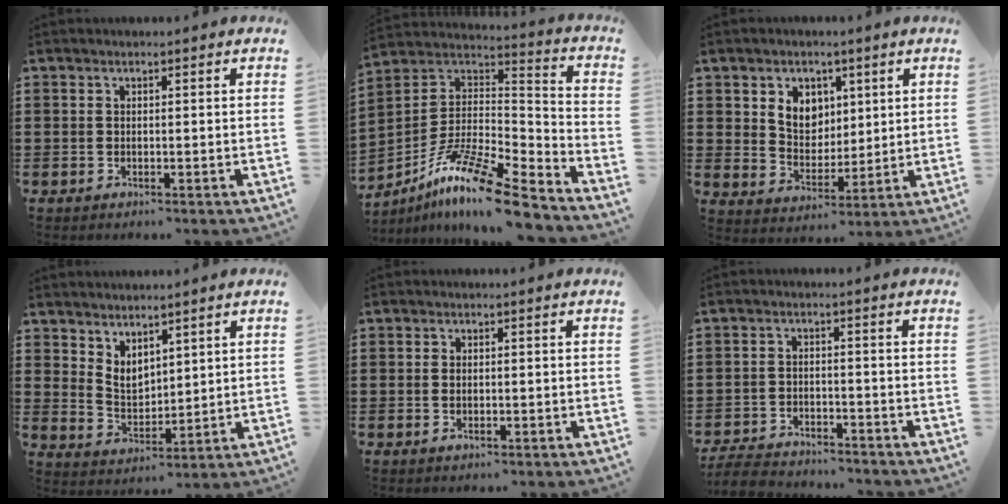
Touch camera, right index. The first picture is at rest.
{"total": 12.9, "force": [-9.8, 1.8, 8.2], "torque": [-0.155, 0.018, -0.191]}
{"total": 5.8, "force": [2.6, 4.8, 2.0], "torque": [-0.056, 0.011, 0.047]}
{"total": 4.3, "force": [3.4, 2.1, 1.4], "torque": [-0.040, -0.005, 0.065]}
{"total": 1.4, "force": [-0.2, 0.7, 1.2], "torque": [-0.024, 0.003, -0.004]}
{"total": 4.4, "force": [-4.4, 0.7, 0.5], "torque": [-0.021, 0.004, -0.093]}